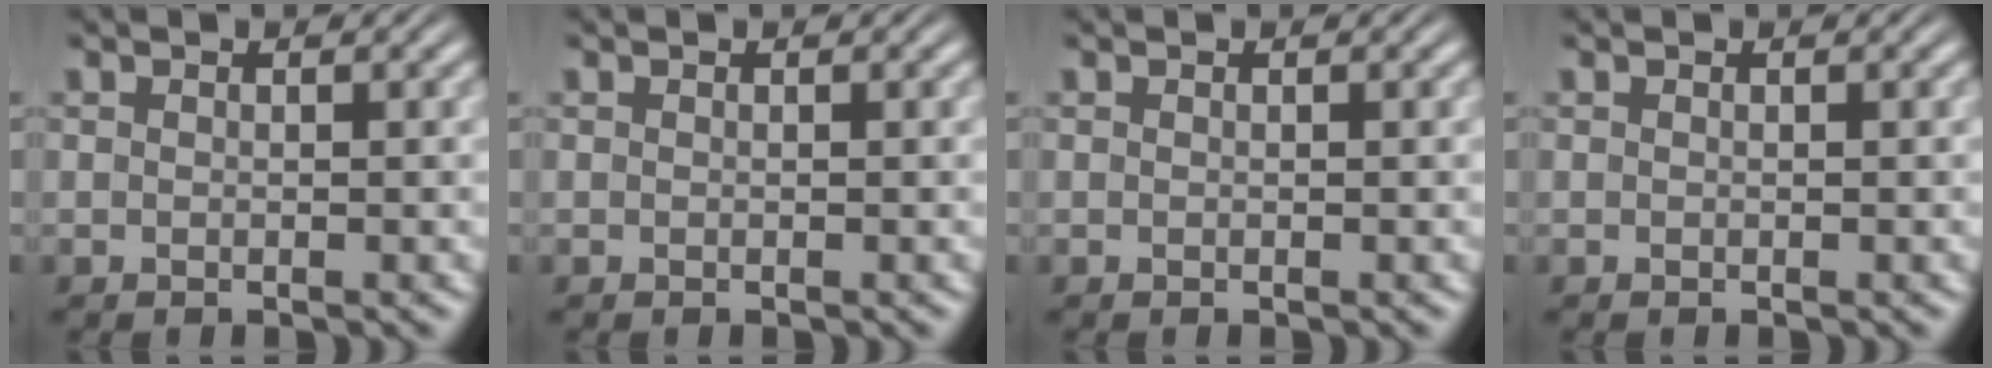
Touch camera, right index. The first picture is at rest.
{"total": 0.0}
{"total": 0.0}
{"total": 0.0}